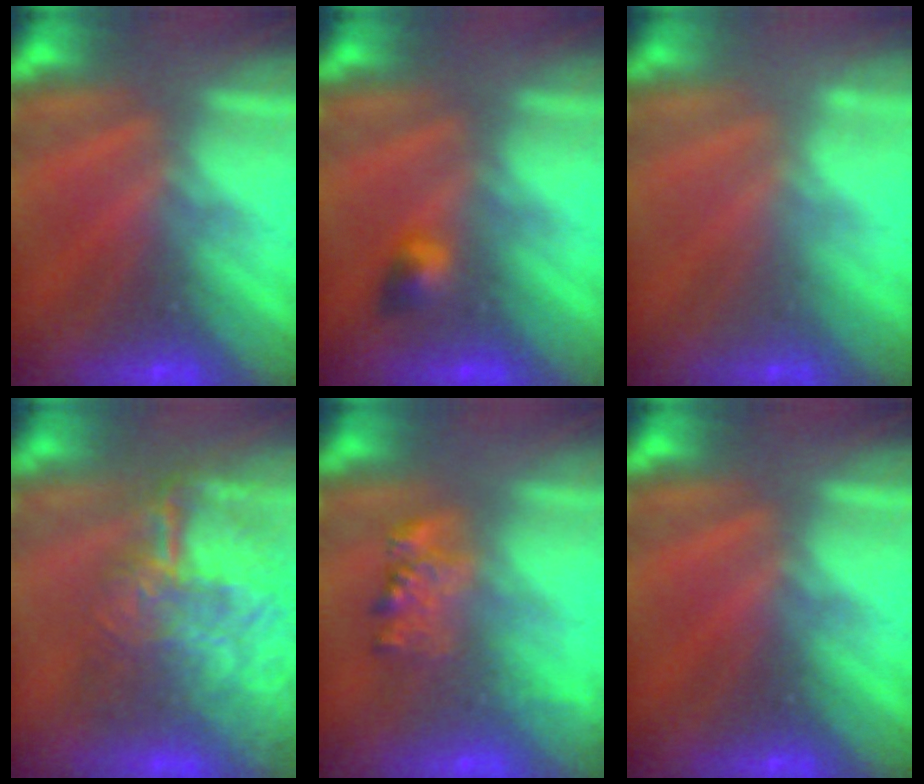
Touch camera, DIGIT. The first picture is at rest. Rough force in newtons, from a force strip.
{"total": 2.7}
{"total": 2.4}
{"total": 8.6}
{"total": 2.2}
{"total": 0.0}